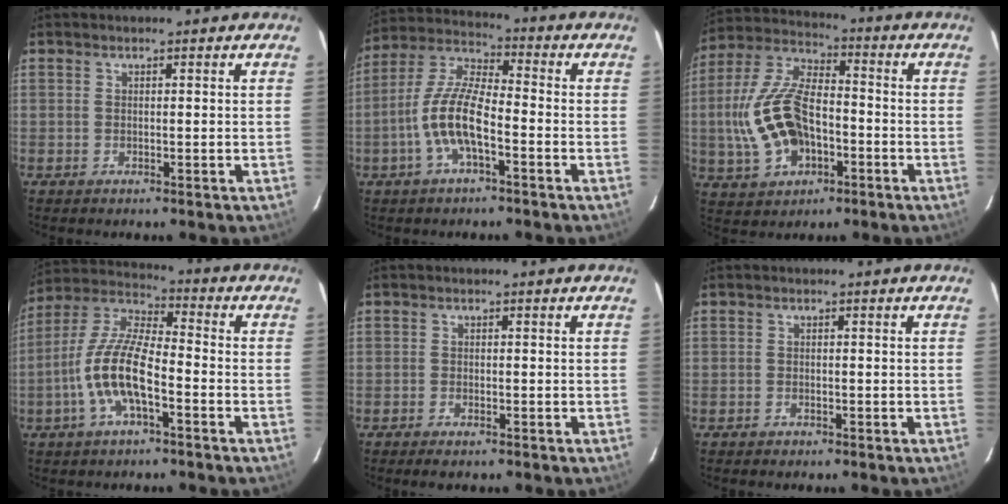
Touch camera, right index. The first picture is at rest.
{"total": 10.8, "force": [-3.9, 3.3, 9.6], "torque": [-0.207, 0.006, -0.076]}
{"total": 15.8, "force": [-3.4, 8.7, 12.7], "torque": [-0.285, 0.010, -0.055]}
{"total": 12.3, "force": [-4.5, 3.8, 10.8], "torque": [-0.229, 0.004, -0.088]}
{"total": 1.7, "force": [-1.4, 0.4, 0.9], "torque": [-0.027, -0.003, -0.028]}
{"total": 0.9, "force": [-0.8, 0.4, 0.0], "torque": [-0.004, 0.003, -0.014]}